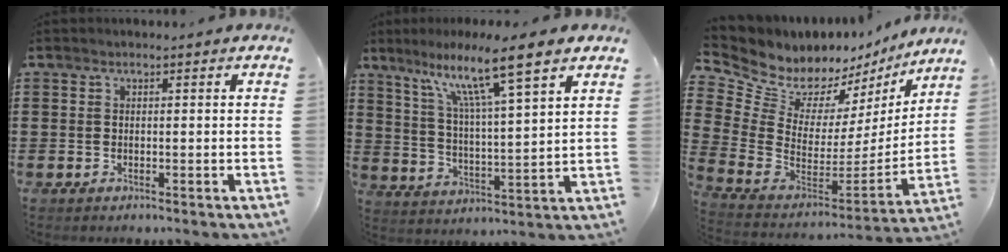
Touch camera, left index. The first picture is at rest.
{"total": 10.2, "force": [7.4, 0.3, 7.0], "torque": [-0.143, -0.040, 0.118]}
{"total": 8.0, "force": [7.0, 3.9, 1.2], "torque": [-0.073, -0.064, 0.126]}